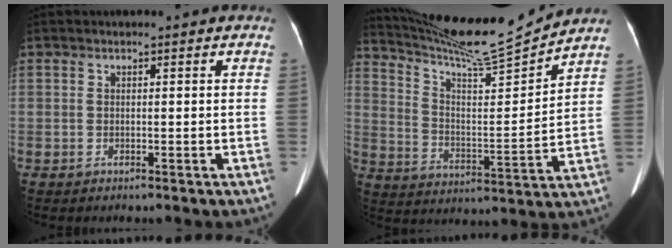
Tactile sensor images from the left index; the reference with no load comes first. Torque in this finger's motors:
{"motor_torque": [0.00, -2.14, 0.01, 0.09]}